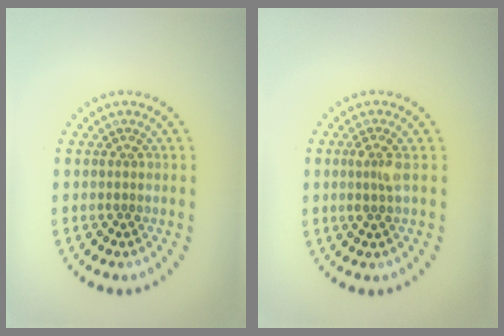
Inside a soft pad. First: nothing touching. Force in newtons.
{"total": 1.6, "press": 1.4, "slide": 0.8}